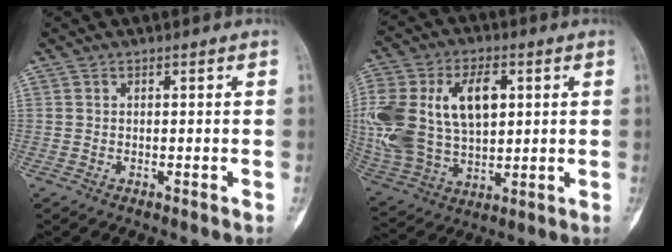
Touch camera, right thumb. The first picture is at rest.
{"total": 23.8, "force": [4.7, 15.0, 17.9], "torque": [-0.385, 0.012, 0.096]}